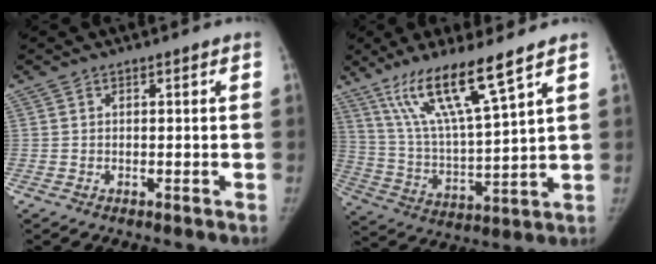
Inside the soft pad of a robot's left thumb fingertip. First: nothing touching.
{"total": 15.3, "force": [9.9, 1.6, 11.5], "torque": [-0.215, -0.050, 0.199]}